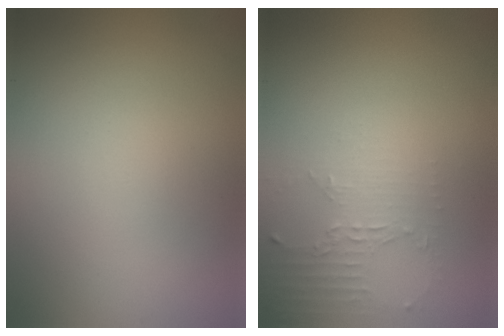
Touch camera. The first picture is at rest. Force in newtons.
{"total": 2.0, "press": 1.5, "slide": 1.4}